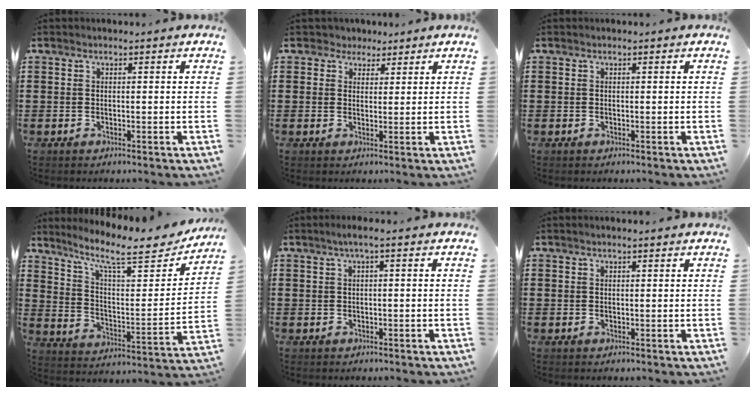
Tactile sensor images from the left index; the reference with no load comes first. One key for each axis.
{"total": 2.5, "fx": 1.6, "fy": 1.8, "fz": 0.1, "tx": -0.014, "ty": 0.011, "tz": 0.029}
{"total": 0.0}
{"total": 10.9, "fx": 8.6, "fy": 1.9, "fz": 6.4, "tx": -0.134, "ty": -0.053, "tz": 0.138}
{"total": 1.5, "fx": -0.1, "fy": 0.0, "fz": 1.5, "tx": -0.025, "ty": -0.003, "tz": -0.002}
{"total": 0.6, "fx": 0.4, "fy": -0.1, "fz": 0.5, "tx": -0.008, "ty": -0.001, "tz": 0.008}